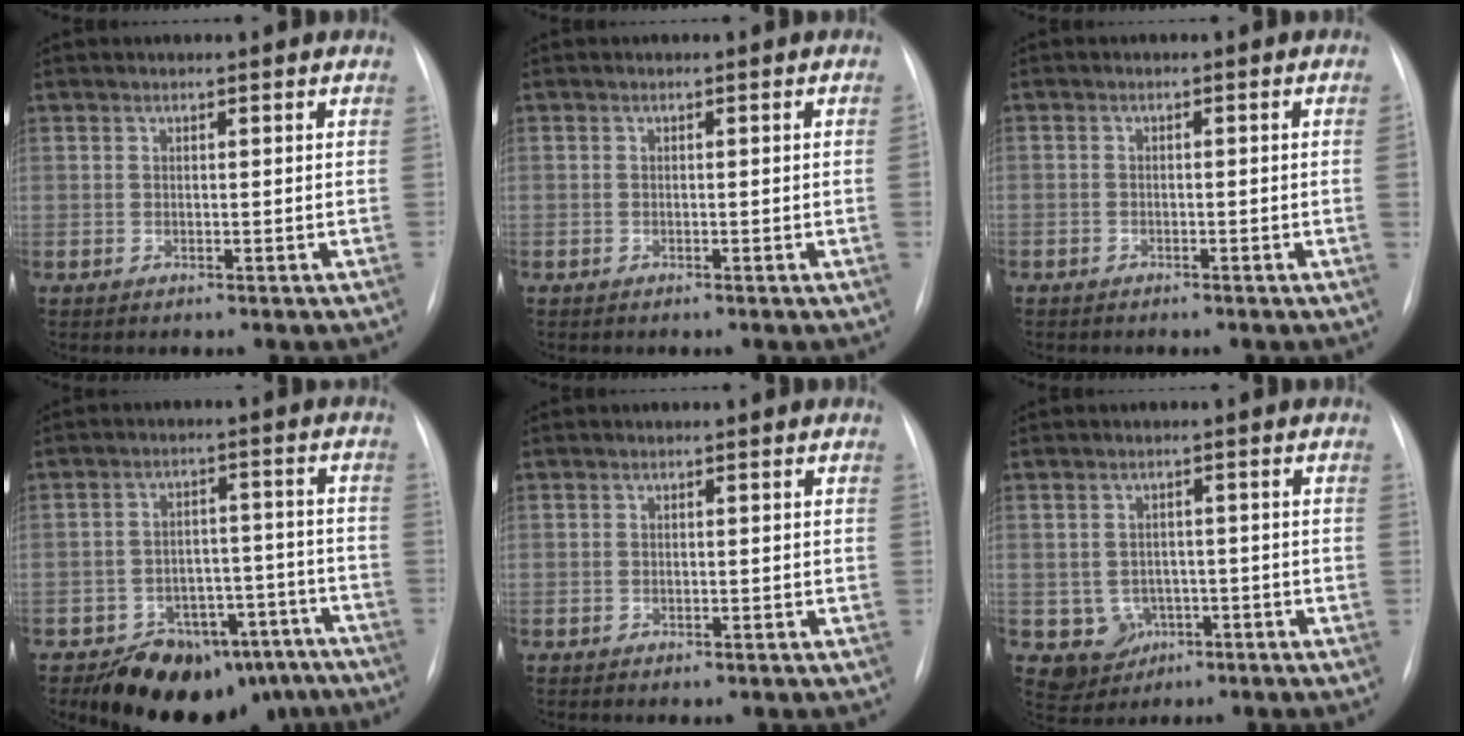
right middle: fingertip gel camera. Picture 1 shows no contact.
{"total": 0.7, "force": [-0.2, -0.2, 0.6], "torque": [-0.008, 0.005, 0.000]}
{"total": 1.2, "force": [-0.7, 0.0, 0.9], "torque": [-0.014, 0.004, -0.013]}
{"total": 15.5, "force": [-12.6, 7.9, 4.2], "torque": [-0.033, 0.044, -0.163]}
{"total": 0.7, "force": [-0.4, 0.6, 0.2], "torque": [-0.004, 0.002, -0.003]}
{"total": 5.0, "force": [-1.6, 4.7, 1.0], "torque": [-0.015, 0.009, -0.014]}